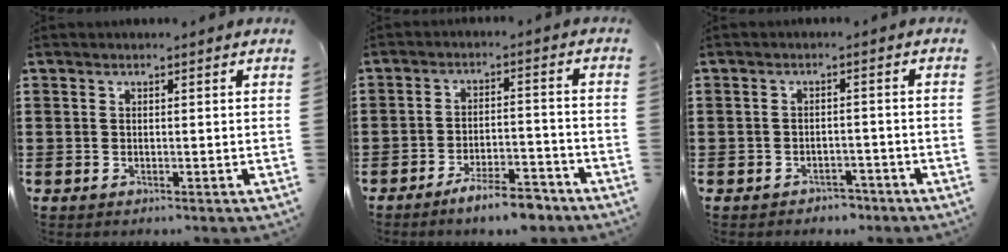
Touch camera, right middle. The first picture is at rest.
{"total": 6.6, "force": [-5.6, 0.9, 3.3], "torque": [-0.062, 0.000, -0.106]}
{"total": 2.1, "force": [-2.0, 0.6, -0.2], "torque": [-0.005, 0.003, -0.046]}